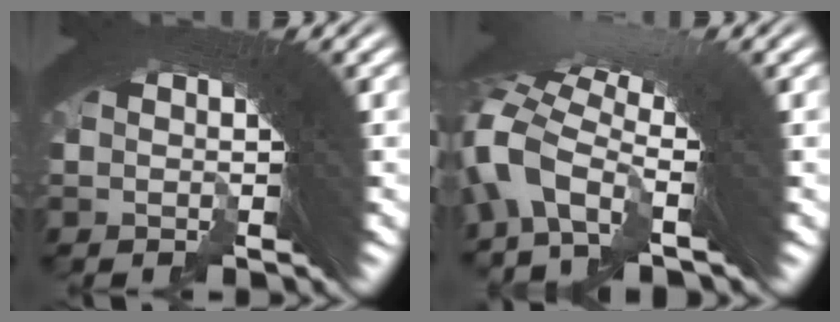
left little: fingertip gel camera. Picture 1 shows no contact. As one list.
[{"total": 4.8, "force": [-1.3, 3.3, 3.2], "torque": [-0.074, 0.000, -0.031]}]